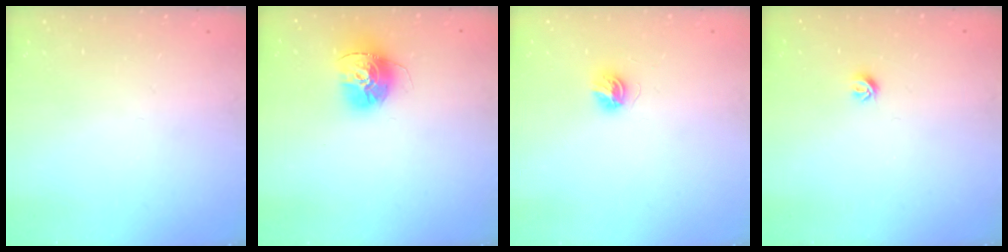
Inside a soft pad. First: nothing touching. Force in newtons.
{"total": 14.6, "press": 14.6, "slide": 1.5}
{"total": 4.6, "press": 4.6, "slide": 0.6}
{"total": 4.9, "press": 4.8, "slide": 0.9}